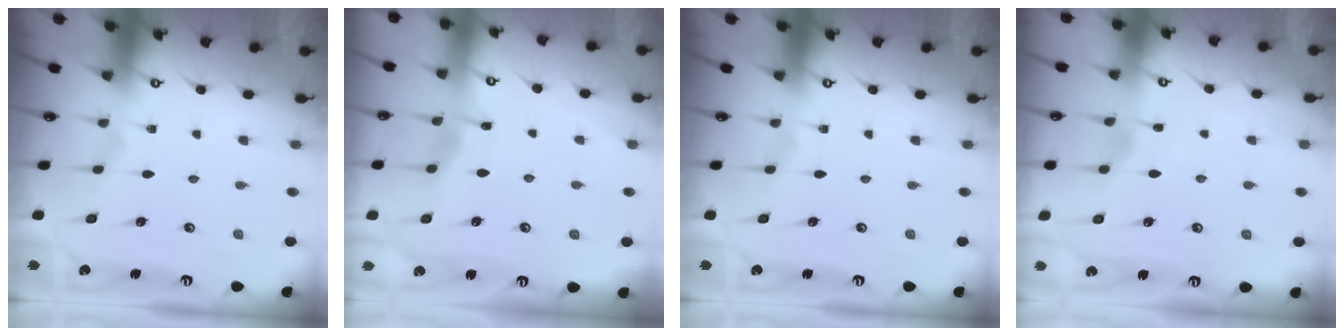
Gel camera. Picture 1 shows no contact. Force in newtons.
{"total": 4.3, "press": 4.2, "slide": 0.3}
{"total": 0.0}
{"total": 2.7, "press": 2.7, "slide": 0.3}